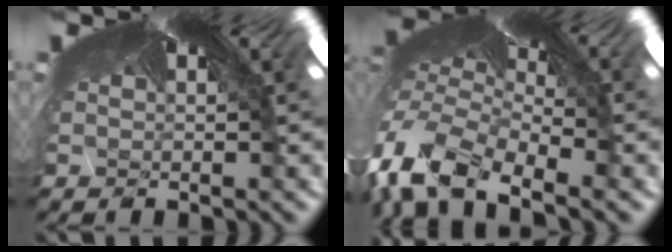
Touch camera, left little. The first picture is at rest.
{"total": 10.9, "force": [-10.7, 0.3, 2.3], "torque": [-0.089, -0.071, -0.171]}